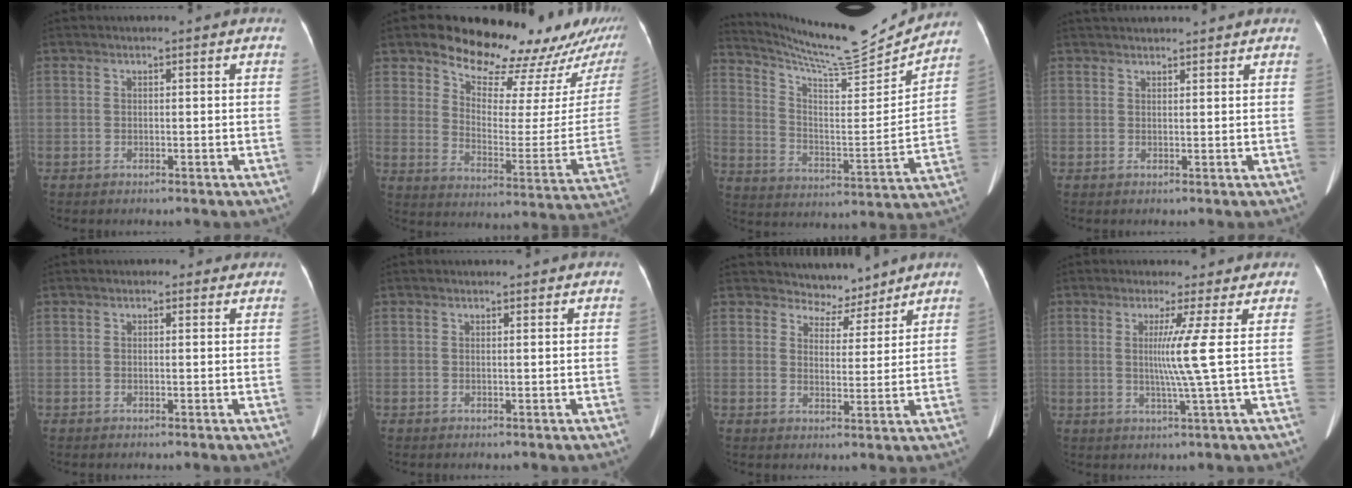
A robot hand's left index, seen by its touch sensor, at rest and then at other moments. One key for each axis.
{"total": 22.0, "fx": 19.1, "fy": 5.8, "fz": 9.1, "tx": -0.115, "ty": -0.072, "tz": 0.239}
{"total": 18.0, "fx": 17.4, "fy": 0.5, "fz": 4.6, "tx": -0.094, "ty": -0.057, "tz": 0.265}
{"total": 7.9, "fx": 7.4, "fy": 1.1, "fz": 2.7, "tx": -0.031, "ty": 0.022, "tz": 0.093}
{"total": 1.3, "fx": 0.9, "fy": 0.8, "fz": 0.5, "tx": -0.004, "ty": 0.001, "tz": 0.005}
{"total": 1.3, "fx": 1.2, "fy": 0.0, "fz": 0.5, "tx": -0.007, "ty": -0.007, "tz": 0.012}
{"total": 5.5, "fx": 4.9, "fy": 2.5, "fz": -0.5, "tx": 0.018, "ty": -0.001, "tz": 0.056}
{"total": 4.9, "fx": 0.3, "fy": -2.4, "fz": 4.2, "tx": -0.073, "ty": -0.016, "tz": 0.014}